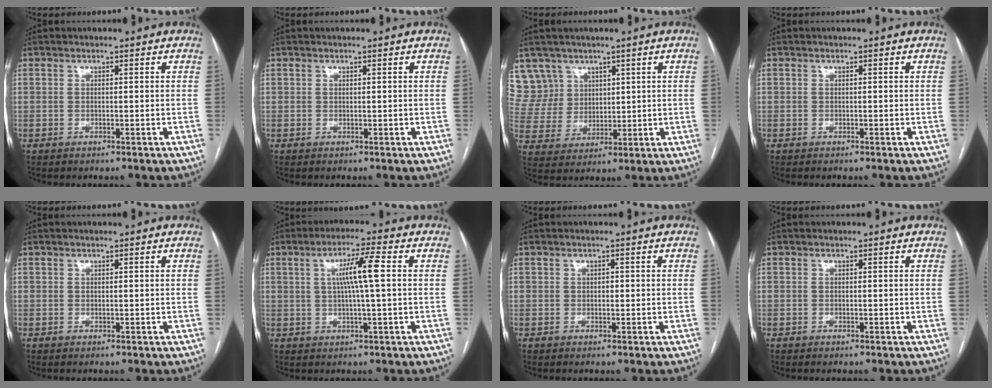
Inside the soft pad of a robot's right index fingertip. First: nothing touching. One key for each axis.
{"total": 0.0}
{"total": 8.4, "fx": 5.6, "fy": 6.2, "fz": -0.3, "tx": 0.005, "ty": 0.024, "tz": 0.123}
{"total": 0.0}
{"total": 0.0}
{"total": 6.6, "fx": 1.1, "fy": -0.2, "fz": 6.5, "tx": -0.115, "ty": 0.007, "tz": 0.020}
{"total": 0.7, "fx": 0.1, "fy": 0.6, "fz": 0.5, "tx": -0.004, "ty": 0.002, "tz": 0.000}
{"total": 0.0}